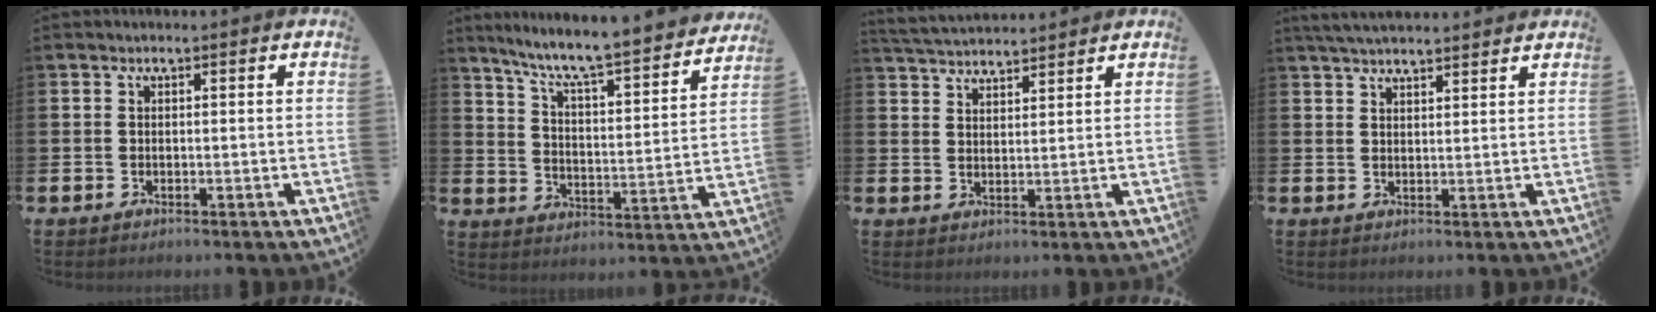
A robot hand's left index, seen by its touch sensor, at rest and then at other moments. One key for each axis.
{"total": 7.9, "fx": 7.3, "fy": 0.3, "fz": 3.2, "tx": -0.095, "ty": -0.061, "tz": 0.120}
{"total": 4.0, "fx": 4.0, "fy": 0.5, "fz": 0.1, "tx": -0.011, "ty": -0.022, "tz": 0.072}
{"total": 3.8, "fx": 3.7, "fy": 0.3, "fz": 0.8, "tx": -0.029, "ty": -0.009, "tz": 0.070}